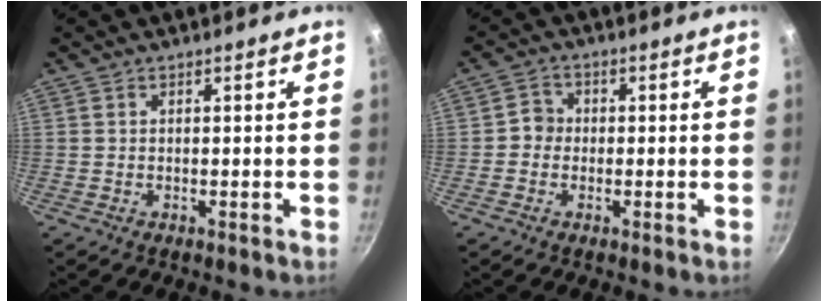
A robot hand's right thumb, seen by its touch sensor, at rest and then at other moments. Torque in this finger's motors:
{"motor_torque": [0.07, 0.19, 0.71, -0.23, -0.01]}